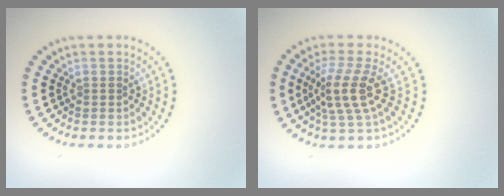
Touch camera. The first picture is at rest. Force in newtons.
{"total": 3.7, "press": 3.0, "slide": 2.2}